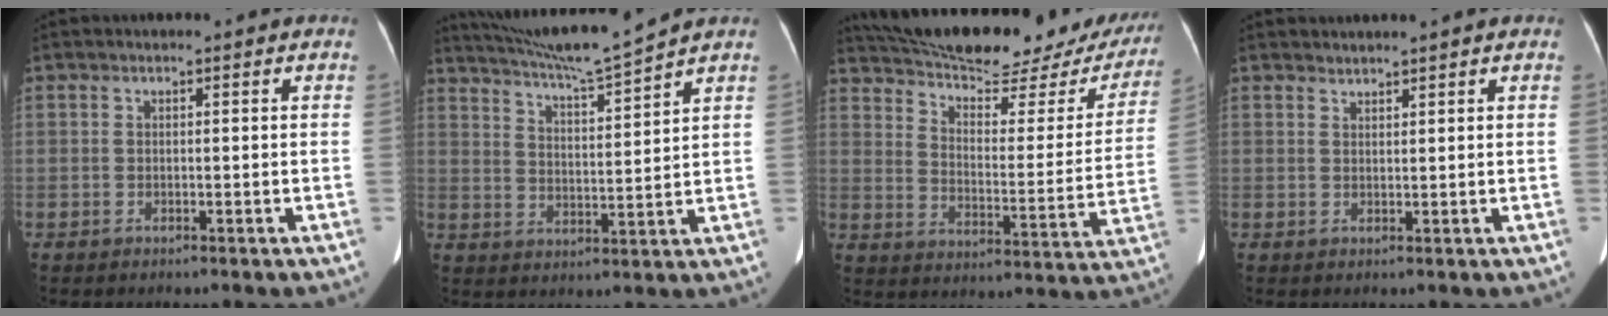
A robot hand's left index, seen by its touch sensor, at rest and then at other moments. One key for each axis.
{"total": 11.2, "fx": 10.3, "fy": -2.0, "fz": 4.0, "tx": -0.074, "ty": -0.011, "tz": 0.175}
{"total": 28.0, "fx": 24.6, "fy": 6.5, "fz": 11.6, "tx": -0.181, "ty": -0.029, "tz": 0.319}
{"total": 1.9, "fx": 1.9, "fy": 0.0, "fz": 0.3, "tx": -0.007, "ty": 0.016, "tz": 0.037}